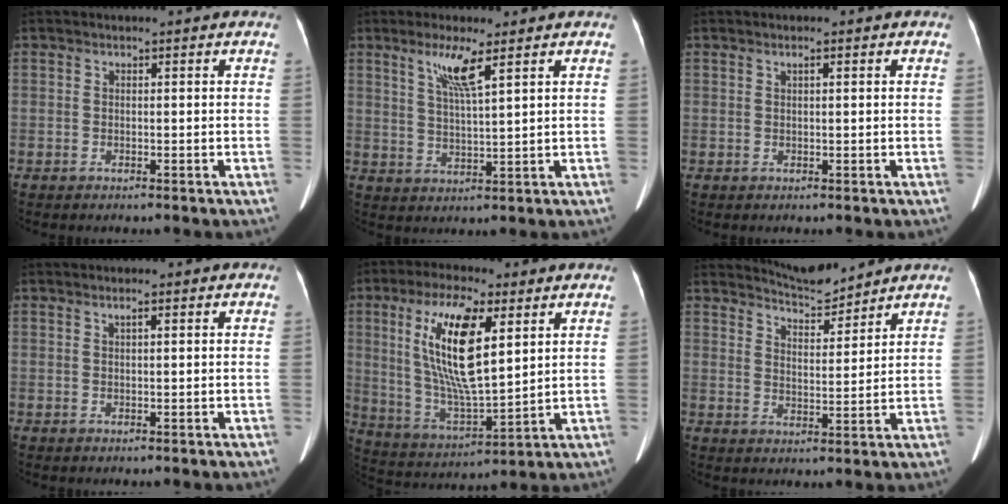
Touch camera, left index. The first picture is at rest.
{"total": 5.4, "force": [3.1, -0.2, 4.4], "torque": [-0.090, -0.004, 0.061]}
{"total": 0.7, "force": [0.4, 0.0, 0.6], "torque": [-0.012, 0.004, 0.009]}
{"total": 1.0, "force": [0.6, 0.0, 0.8], "torque": [-0.016, 0.004, 0.011]}
{"total": 15.5, "force": [5.1, 3.8, 14.1], "torque": [-0.284, 0.001, 0.096]}
{"total": 5.2, "force": [5.2, 0.7, 0.1], "torque": [-0.008, -0.002, 0.086]}